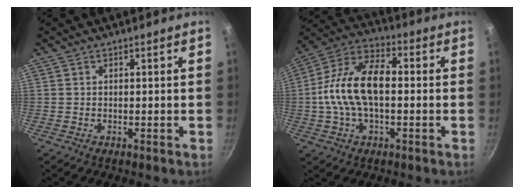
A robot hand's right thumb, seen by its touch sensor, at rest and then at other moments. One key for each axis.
{"total": 15.5, "fx": -0.5, "fy": 8.5, "fz": 12.9, "tx": -0.229, "ty": 0.041, "tz": -0.026}